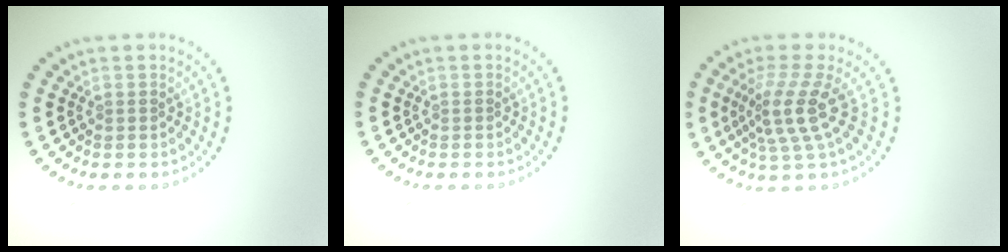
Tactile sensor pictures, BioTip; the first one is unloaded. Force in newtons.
{"total": 0.0}
{"total": 3.8, "press": 2.9, "slide": 2.5}